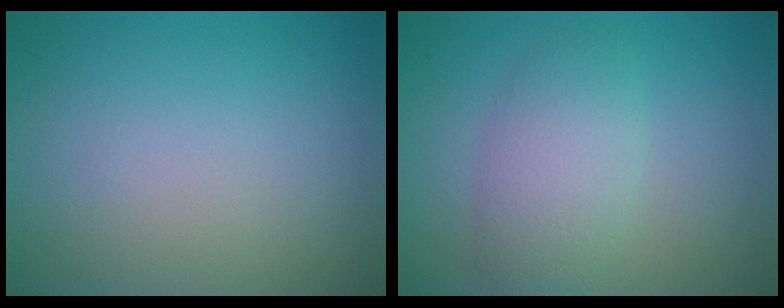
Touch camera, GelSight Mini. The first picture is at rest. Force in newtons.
{"total": 4.0, "press": 4.0, "slide": 0.2}